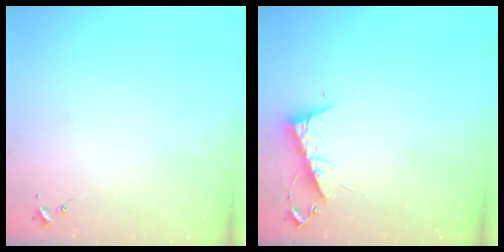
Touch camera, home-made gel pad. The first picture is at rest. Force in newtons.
{"total": 7.7, "press": 7.6, "slide": 0.6}